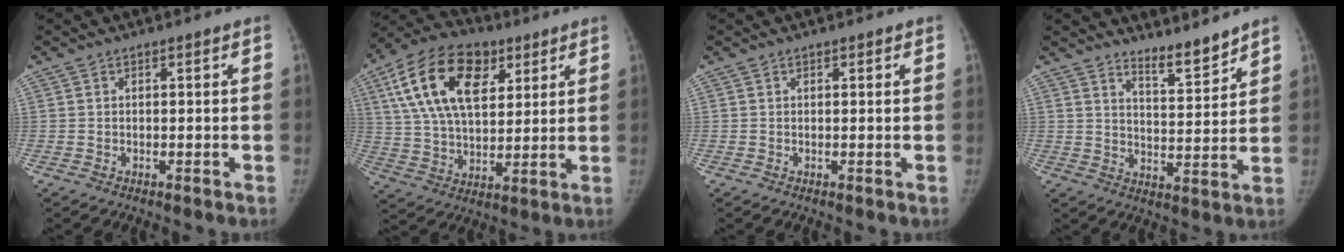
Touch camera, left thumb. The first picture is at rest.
{"total": 20.6, "force": [8.3, 12.0, 14.5], "torque": [-0.250, -0.006, 0.146]}
{"total": 0.6, "force": [0.4, 0.3, 0.5], "torque": [-0.007, -0.001, 0.003]}
{"total": 6.3, "force": [5.8, 0.9, 2.3], "torque": [-0.026, -0.058, 0.101]}